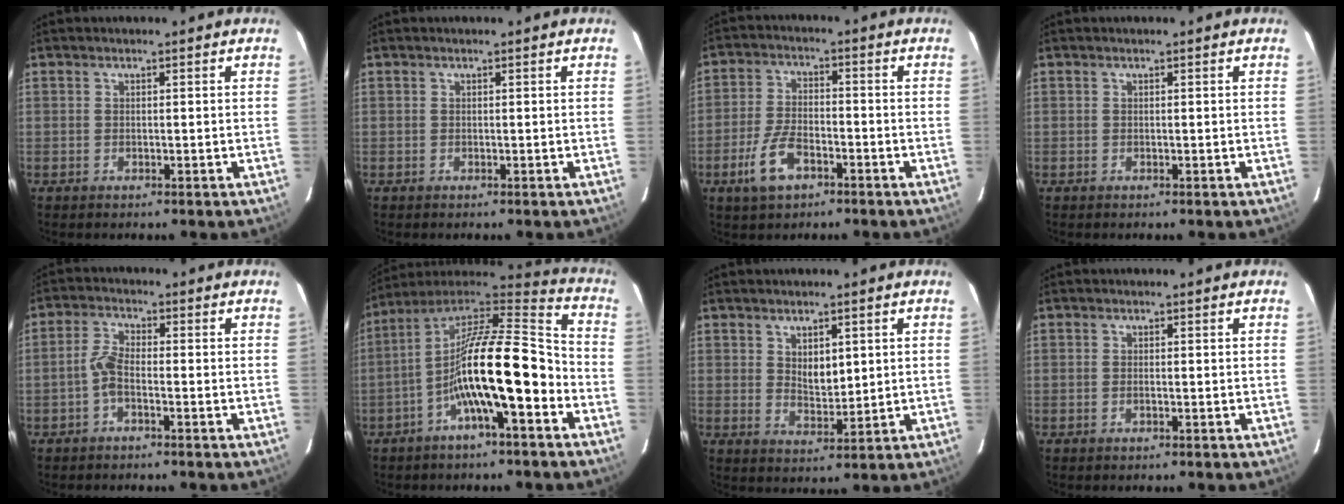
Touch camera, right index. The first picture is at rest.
{"total": 0.0}
{"total": 7.1, "force": [-3.7, 3.3, 5.1], "torque": [-0.114, 0.000, -0.070]}
{"total": 0.0}
{"total": 3.5, "force": [-1.3, 1.1, 3.1], "torque": [-0.067, 0.007, -0.029]}
{"total": 16.5, "force": [-5.1, 2.2, 15.5], "torque": [-0.269, 0.024, -0.088]}
{"total": 4.4, "force": [1.4, 2.1, 3.6], "torque": [-0.062, -0.004, 0.030]}
{"total": 0.6, "force": [-0.2, 0.1, 0.5], "torque": [-0.012, 0.000, -0.002]}